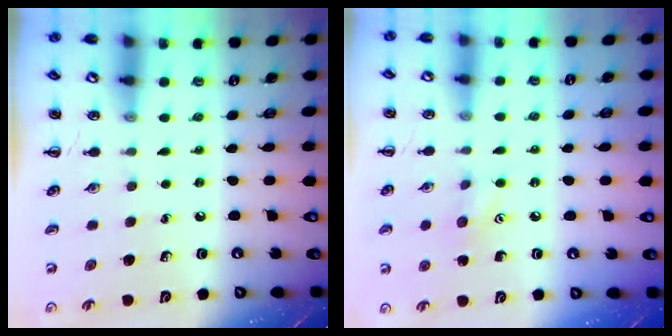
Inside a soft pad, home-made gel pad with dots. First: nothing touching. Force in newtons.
{"total": 6.5, "press": 6.4, "slide": 1.2}